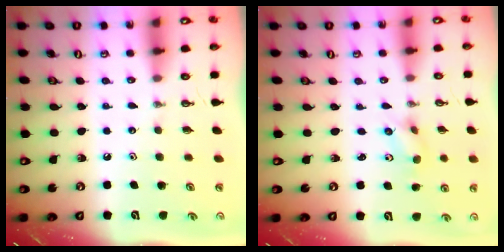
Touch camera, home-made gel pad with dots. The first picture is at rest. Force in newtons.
{"total": 2.8, "press": 2.6, "slide": 1.1}